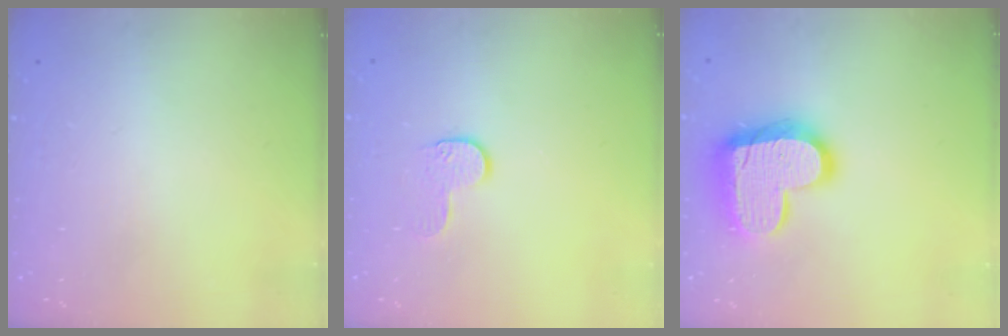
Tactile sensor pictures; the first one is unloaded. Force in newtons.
{"total": 5.6, "press": 5.6, "slide": 0.5}
{"total": 17.2, "press": 17.1, "slide": 1.1}